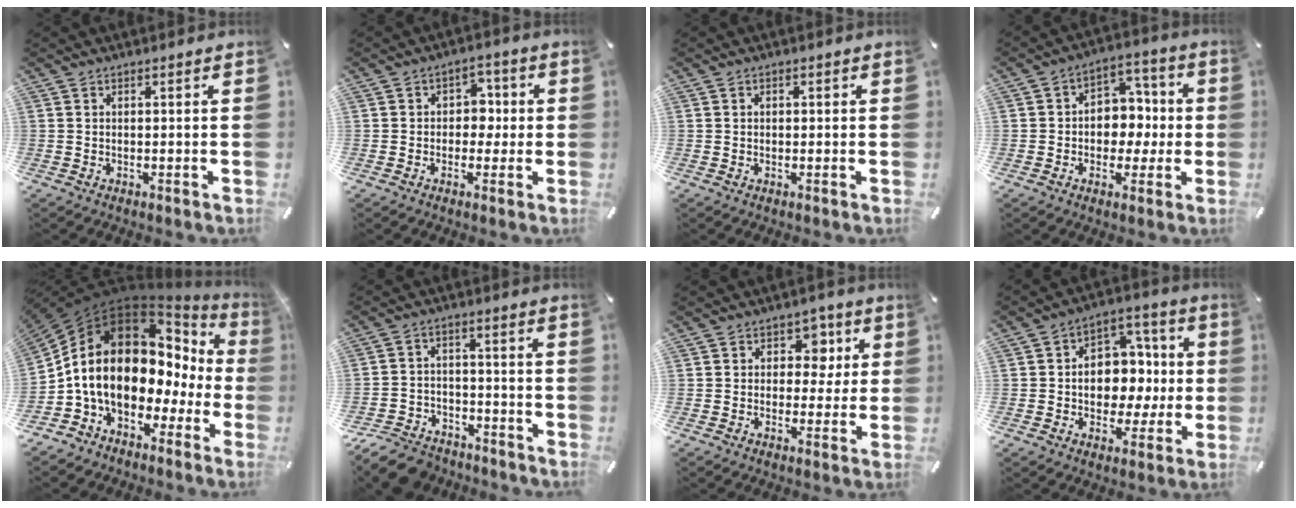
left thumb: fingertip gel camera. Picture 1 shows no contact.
{"total": 5.3, "force": [-0.5, 4.5, 2.8], "torque": [-0.027, 0.004, -0.017]}
{"total": 0.7, "force": [0.1, 0.7, 0.2], "torque": [-0.004, 0.005, 0.000]}
{"total": 8.1, "force": [-1.3, 7.4, 3.3], "torque": [-0.039, 0.013, -0.023]}
{"total": 17.1, "force": [0.6, 12.7, 11.5], "torque": [-0.229, -0.030, 0.007]}
{"total": 9.5, "force": [-7.6, 4.7, 3.2], "torque": [-0.059, 0.041, -0.145]}
{"total": 7.4, "force": [1.7, 6.2, 3.5], "torque": [-0.031, -0.005, 0.022]}
{"total": 11.1, "force": [-1.1, 9.6, 5.4], "torque": [-0.063, 0.006, -0.013]}